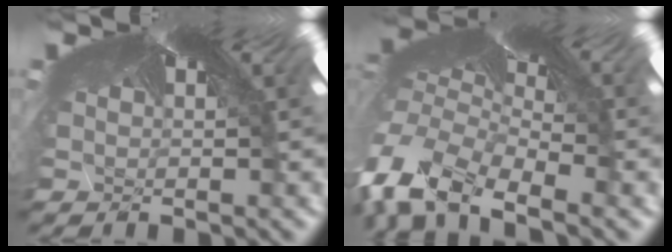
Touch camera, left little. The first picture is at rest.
{"total": 10.9, "force": [-10.7, 0.3, 2.3], "torque": [-0.089, -0.071, -0.171]}